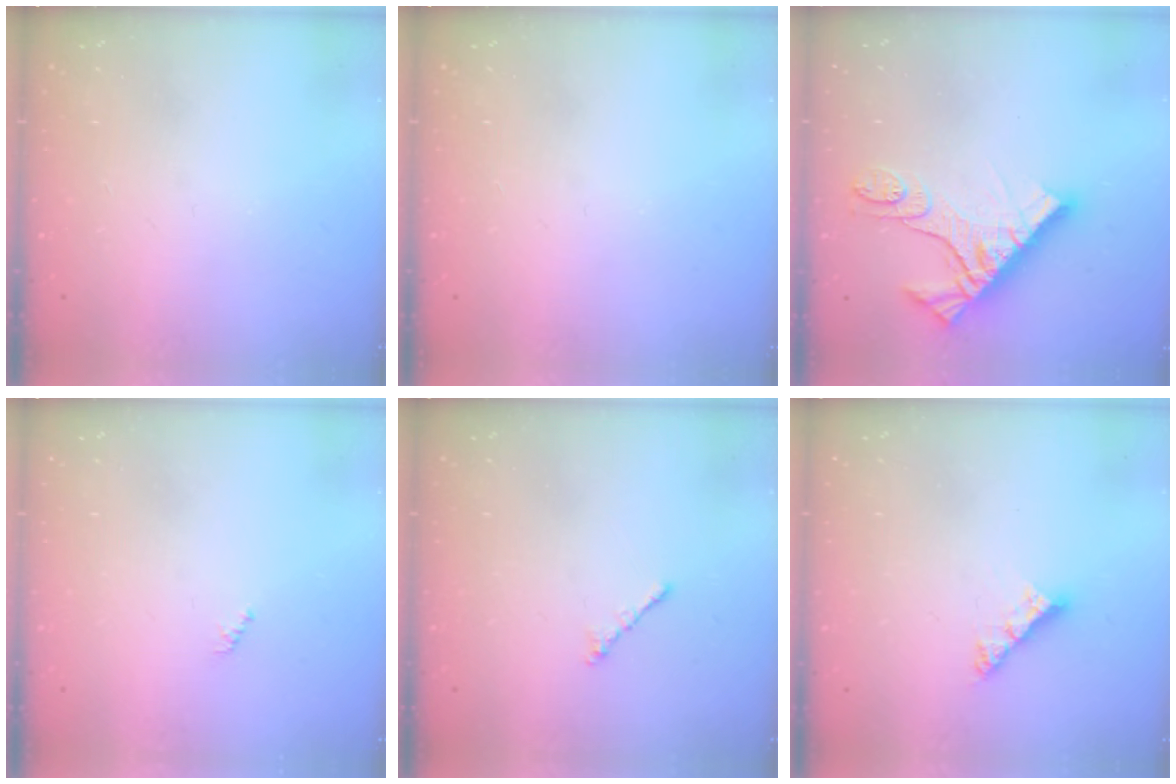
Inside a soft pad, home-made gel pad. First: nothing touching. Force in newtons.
{"total": 0.0}
{"total": 13.6, "press": 13.5, "slide": 1.5}
{"total": 0.7, "press": 0.7, "slide": 0.3}
{"total": 0.9, "press": 0.7, "slide": 0.5}
{"total": 5.3, "press": 5.3, "slide": 0.6}